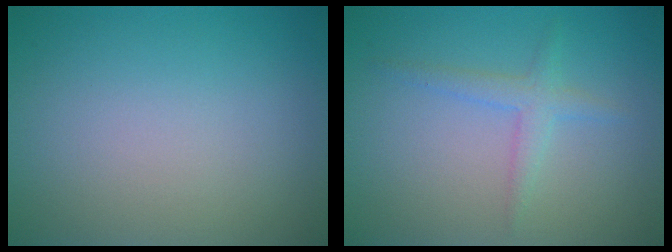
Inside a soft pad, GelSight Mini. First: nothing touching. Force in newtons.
{"total": 2.0, "press": 2.0, "slide": 0.0}